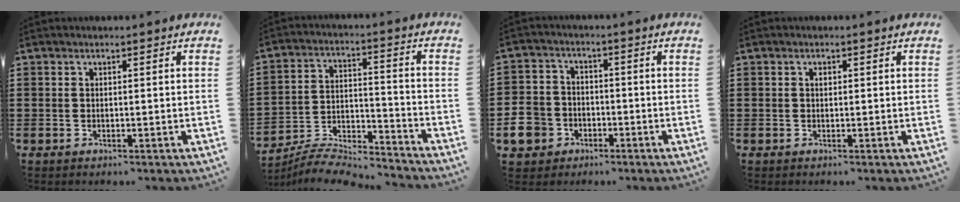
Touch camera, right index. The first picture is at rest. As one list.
[{"total": 6.9, "force": [-6.7, 0.5, 1.4], "torque": [-0.027, 0.004, -0.133]}, {"total": 6.9, "force": [-3.0, 5.6, 2.5], "torque": [-0.095, 0.007, -0.065]}, {"total": 0.6, "force": [0.4, 0.2, 0.5], "torque": [-0.010, -0.001, 0.008]}]